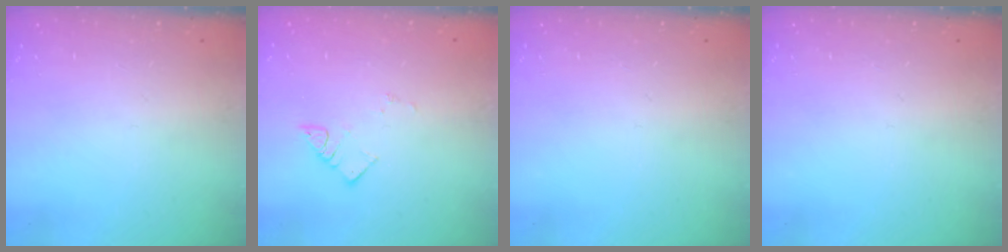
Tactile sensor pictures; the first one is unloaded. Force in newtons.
{"total": 3.4, "press": 3.4, "slide": 0.3}
{"total": 0.0}
{"total": 0.0}